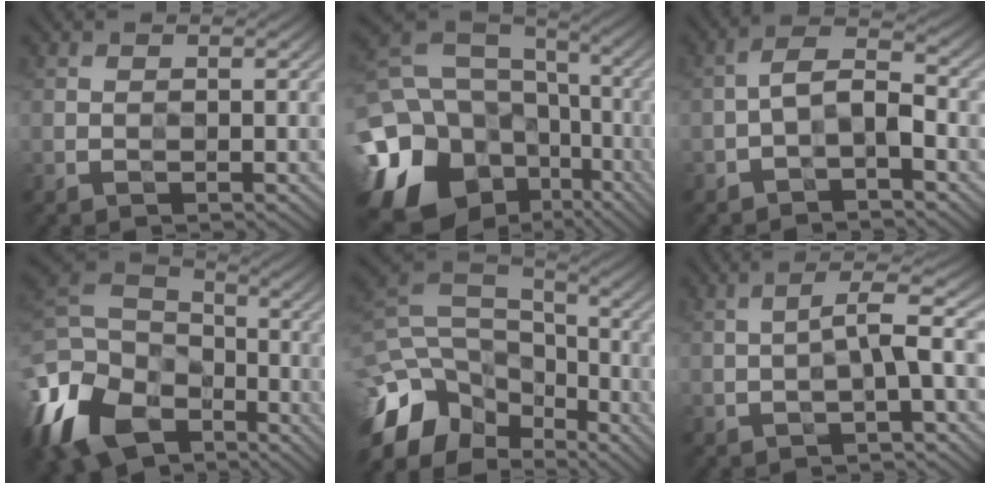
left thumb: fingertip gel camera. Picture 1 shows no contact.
{"total": 20.8, "force": [-7.8, 16.2, 10.4], "torque": [-0.268, -0.043, -0.118]}
{"total": 3.6, "force": [-1.8, 1.2, 2.8], "torque": [-0.053, 0.019, -0.045]}
{"total": 15.6, "force": [-7.8, 10.6, 8.5], "torque": [-0.273, -0.028, -0.149]}
{"total": 13.6, "force": [-7.9, 8.3, 7.3], "torque": [-0.212, -0.007, -0.126]}
{"total": 3.5, "force": [-1.0, -0.1, 3.4], "torque": [-0.062, 0.022, -0.026]}